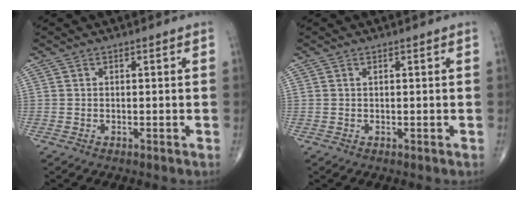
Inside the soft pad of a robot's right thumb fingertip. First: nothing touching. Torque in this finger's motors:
{"motor_torque": [-0.05, -0.25, 0.12, 0.15, -0.02]}